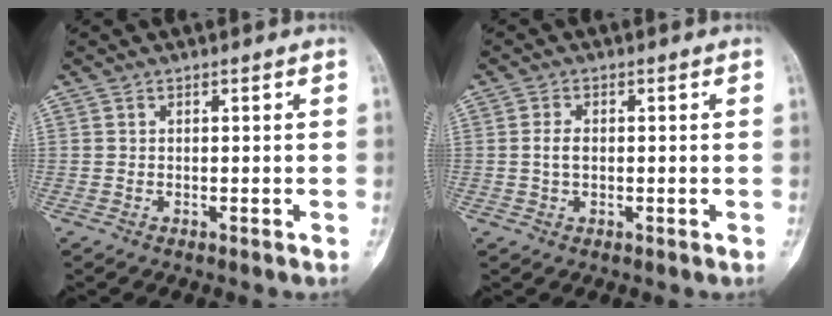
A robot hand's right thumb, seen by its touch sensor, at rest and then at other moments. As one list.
[{"total": 2.6, "force": [0.0, 1.6, 2.0], "torque": [-0.038, 0.004, -0.003]}]